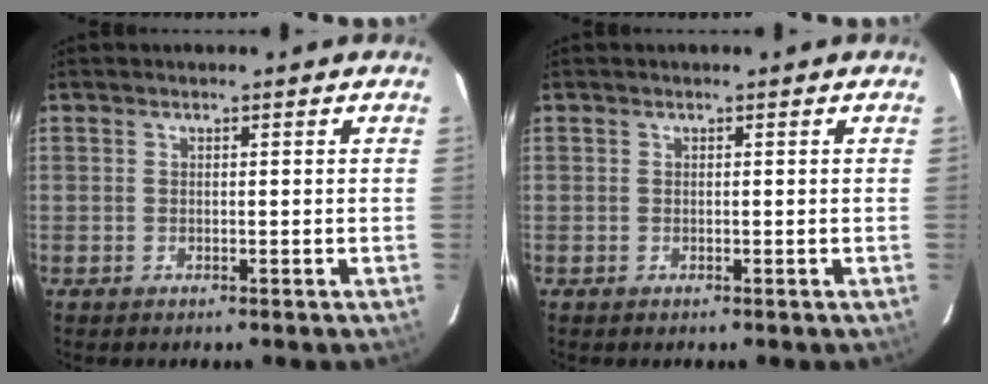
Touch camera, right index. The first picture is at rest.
{"total": 0.0}